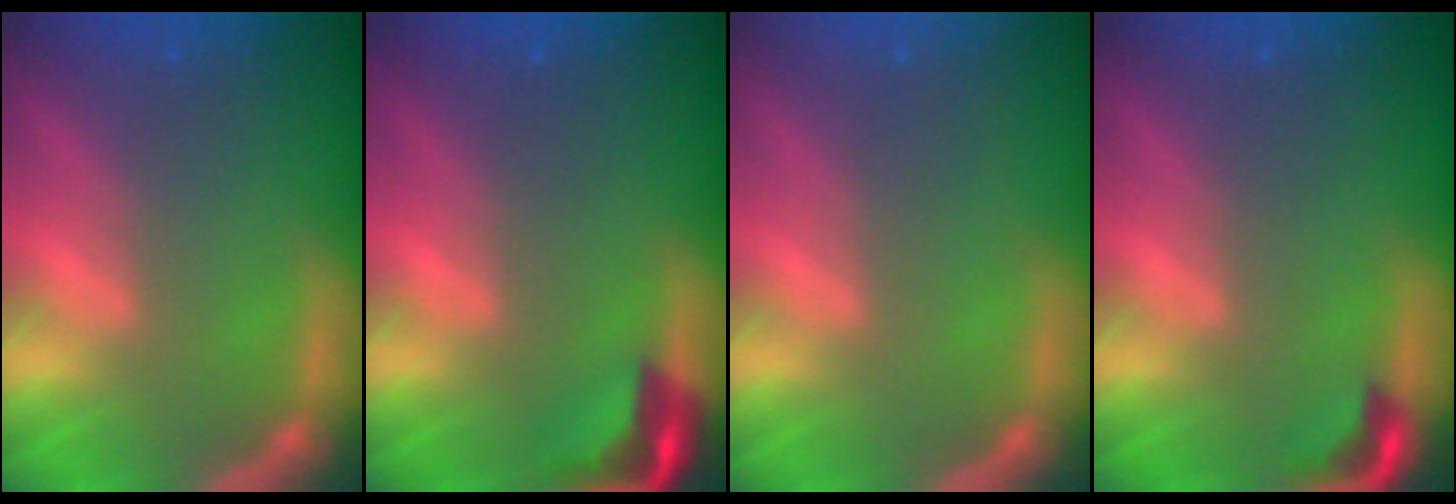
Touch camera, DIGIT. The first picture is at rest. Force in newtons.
{"total": 3.5}
{"total": 0.0}
{"total": 1.9}